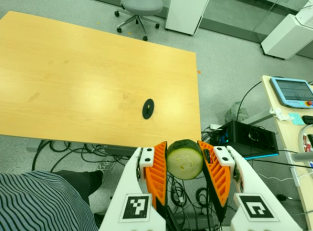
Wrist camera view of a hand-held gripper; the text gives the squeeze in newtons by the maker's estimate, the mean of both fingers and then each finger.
{"total": 13.0, "left": 12.4, "right": 13.6}